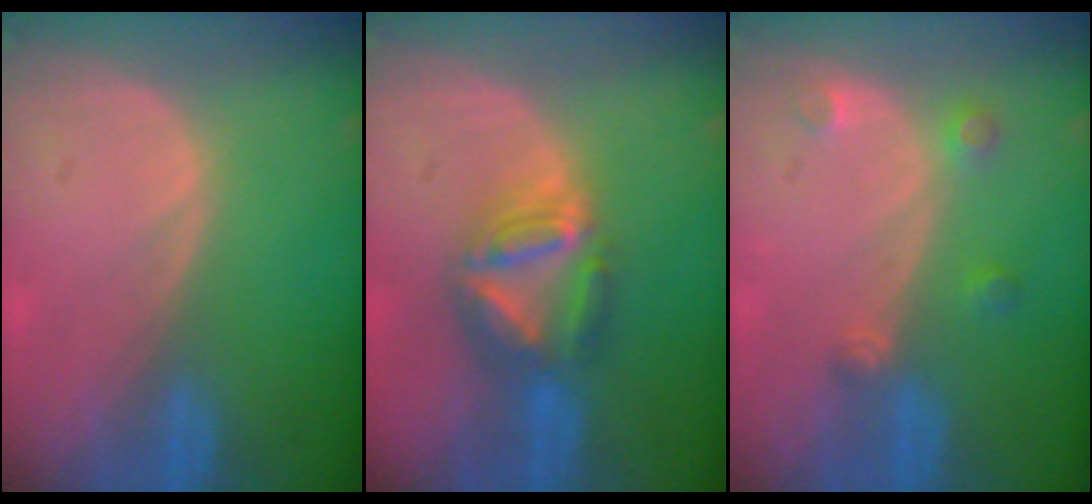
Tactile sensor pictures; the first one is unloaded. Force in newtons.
{"total": 7.4, "press": 6.5, "slide": 3.6}
{"total": 2.6, "press": 2.6, "slide": 0.3}